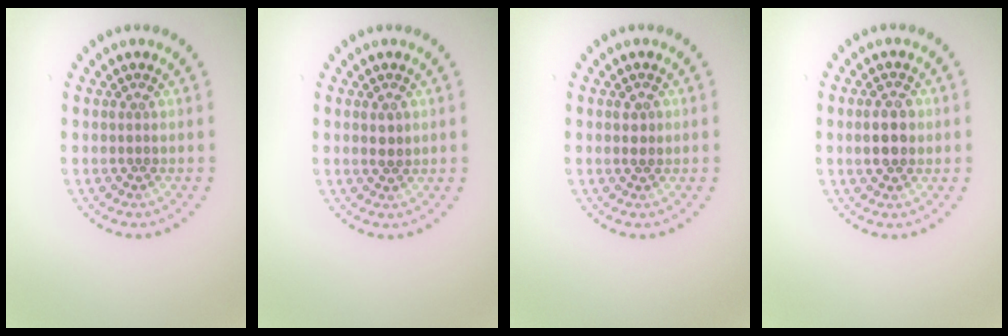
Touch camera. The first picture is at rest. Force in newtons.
{"total": 1.2, "press": 1.1, "slide": 0.4}
{"total": 1.0, "press": 1.0, "slide": 0.3}
{"total": 2.9, "press": 2.9, "slide": 0.1}